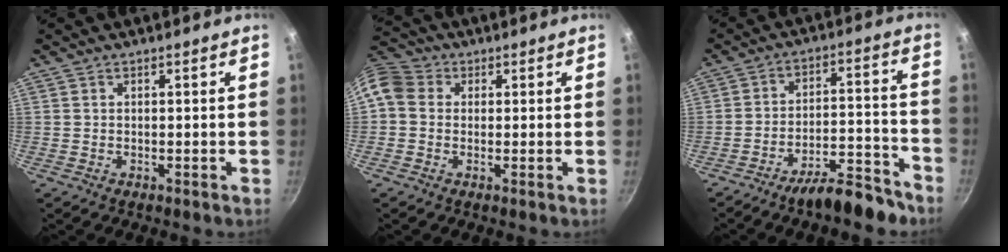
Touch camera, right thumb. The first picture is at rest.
{"total": 9.0, "force": [1.0, 7.7, 4.6], "torque": [-0.090, 0.024, 0.002]}
{"total": 11.3, "force": [-8.7, 3.4, 6.4], "torque": [-0.075, 0.087, -0.130]}